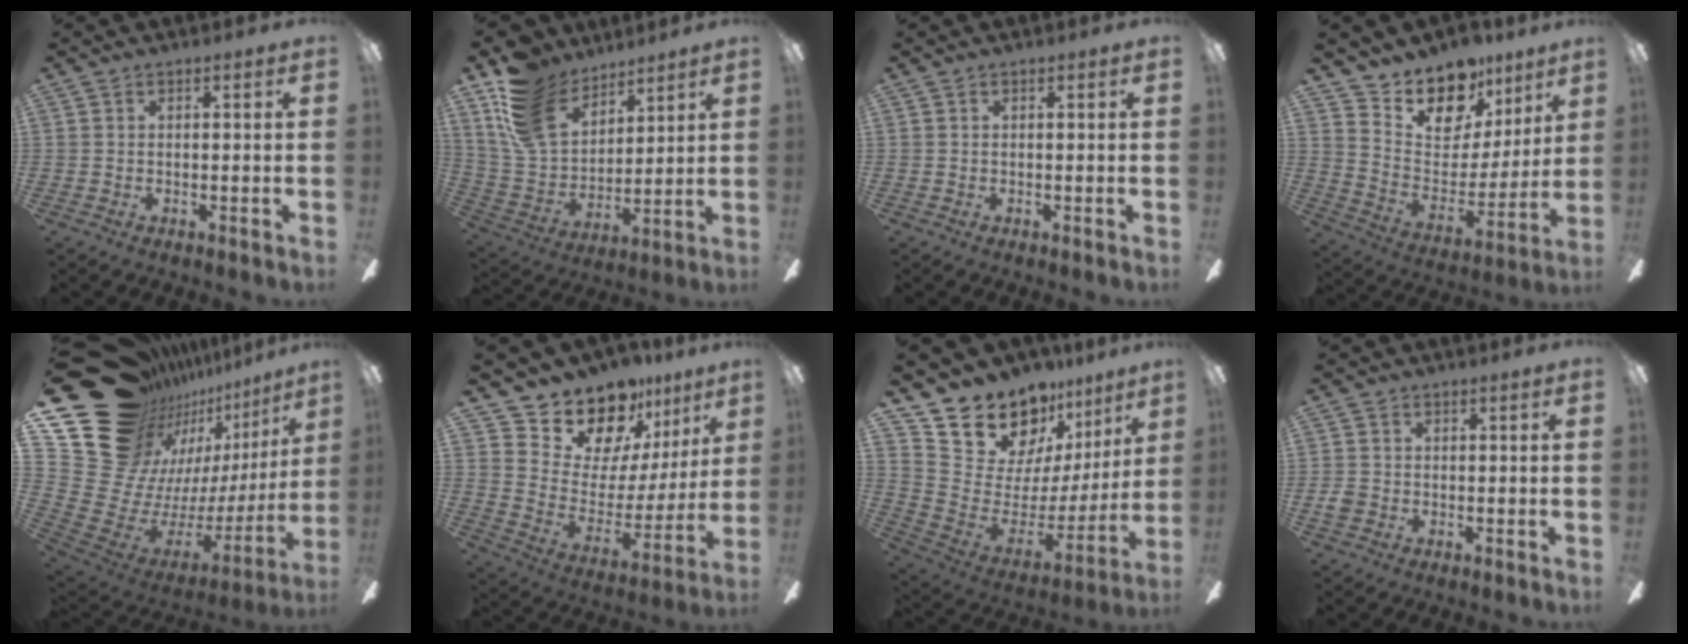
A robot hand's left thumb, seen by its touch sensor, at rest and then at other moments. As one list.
[{"total": 16.7, "force": [10.8, 10.4, 7.4], "torque": [-0.176, -0.048, 0.211]}, {"total": 0.0}, {"total": 13.1, "force": [9.7, 7.9, 3.7], "torque": [-0.072, -0.077, 0.183]}, {"total": 27.0, "force": [16.0, 17.3, 13.1], "torque": [-0.206, -0.163, 0.357]}, {"total": 16.1, "force": [14.0, 7.3, 3.3], "torque": [-0.084, -0.121, 0.255]}, {"total": 15.9, "force": [14.1, 6.5, 3.1], "torque": [-0.070, -0.137, 0.260]}, {"total": 2.2, "force": [-0.5, 2.0, 0.9], "torque": [-0.015, 0.006, -0.010]}]